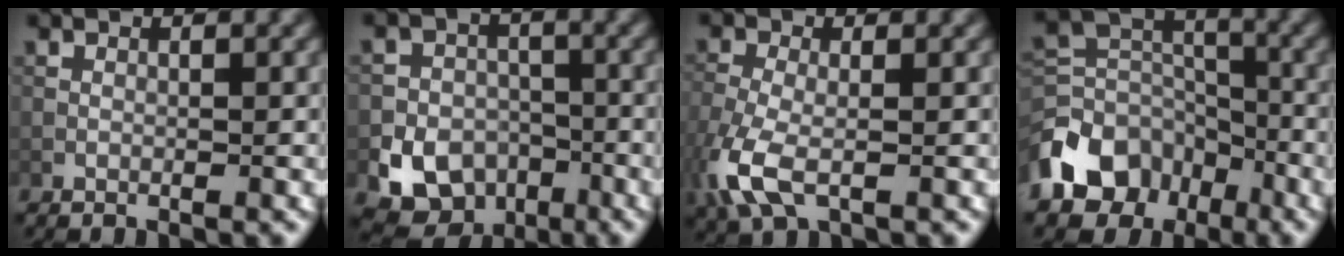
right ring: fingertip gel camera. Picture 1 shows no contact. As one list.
[{"total": 9.5, "force": [-4.8, 7.8, 2.7], "torque": [-0.023, -0.032, -0.094]}, {"total": 5.5, "force": [-2.2, 2.6, 4.3], "torque": [-0.119, -0.012, -0.053]}, {"total": 9.0, "force": [-5.4, 6.2, 3.7], "torque": [-0.074, 0.002, -0.118]}]